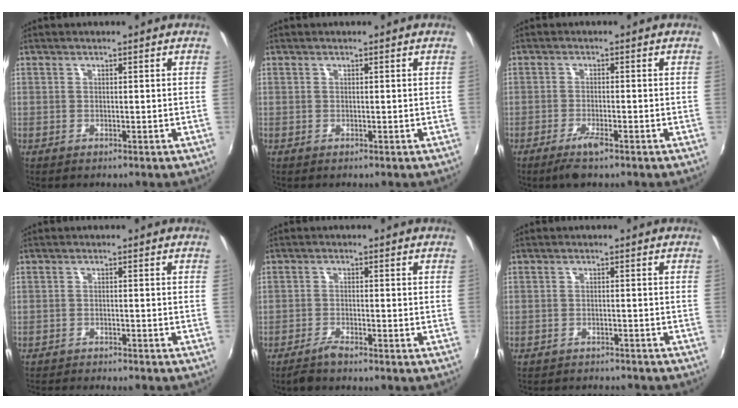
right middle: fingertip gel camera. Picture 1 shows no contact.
{"total": 0.0}
{"total": 3.6, "force": [-2.5, 0.6, 2.6], "torque": [-0.062, -0.008, -0.049]}
{"total": 6.3, "force": [-6.0, 0.6, 2.0], "torque": [-0.055, -0.016, -0.091]}
{"total": 2.5, "force": [-2.3, 0.0, 1.1], "torque": [-0.034, -0.004, -0.047]}
{"total": 8.0, "force": [-7.5, 1.8, 2.3], "torque": [-0.061, -0.012, -0.106]}